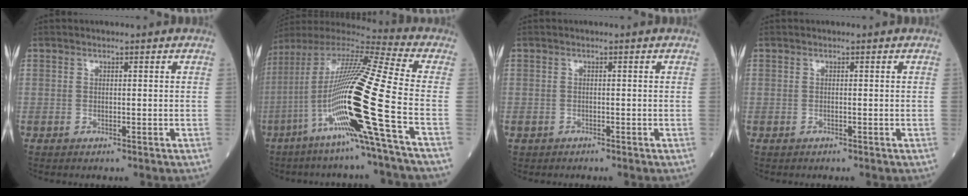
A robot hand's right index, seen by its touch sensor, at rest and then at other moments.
{"total": 22.8, "force": [-7.1, -1.1, 21.6], "torque": [-0.433, -0.023, -0.143]}
{"total": 0.8, "force": [-0.4, 0.7, 0.0], "torque": [-0.005, 0.003, -0.009]}
{"total": 0.0}